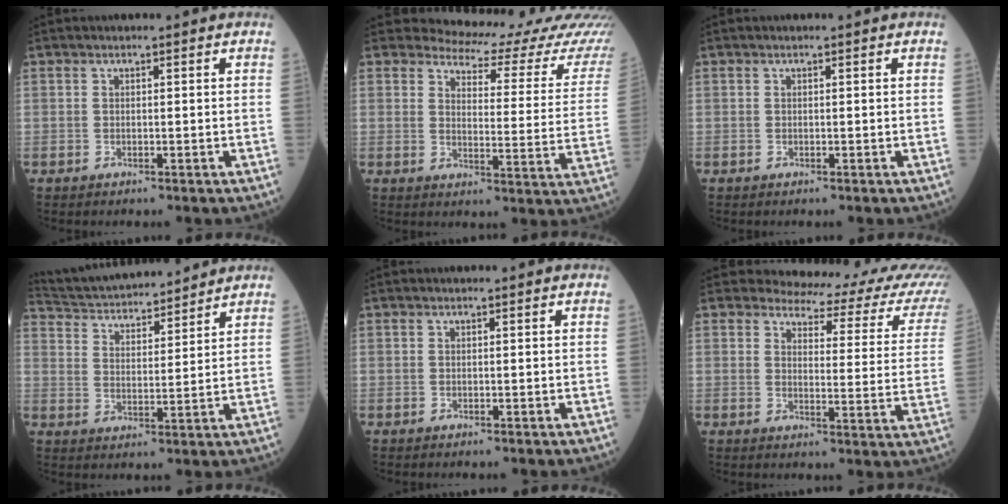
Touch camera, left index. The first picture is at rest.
{"total": 16.8, "force": [16.4, 2.8, 1.9], "torque": [0.008, -0.100, 0.158]}
{"total": 0.0}
{"total": 14.9, "force": [14.1, 2.0, 4.5], "torque": [-0.085, 0.027, 0.233]}
{"total": 0.0}
{"total": 16.5, "force": [15.5, 4.0, 4.0], "torque": [-0.015, -0.063, 0.141]}